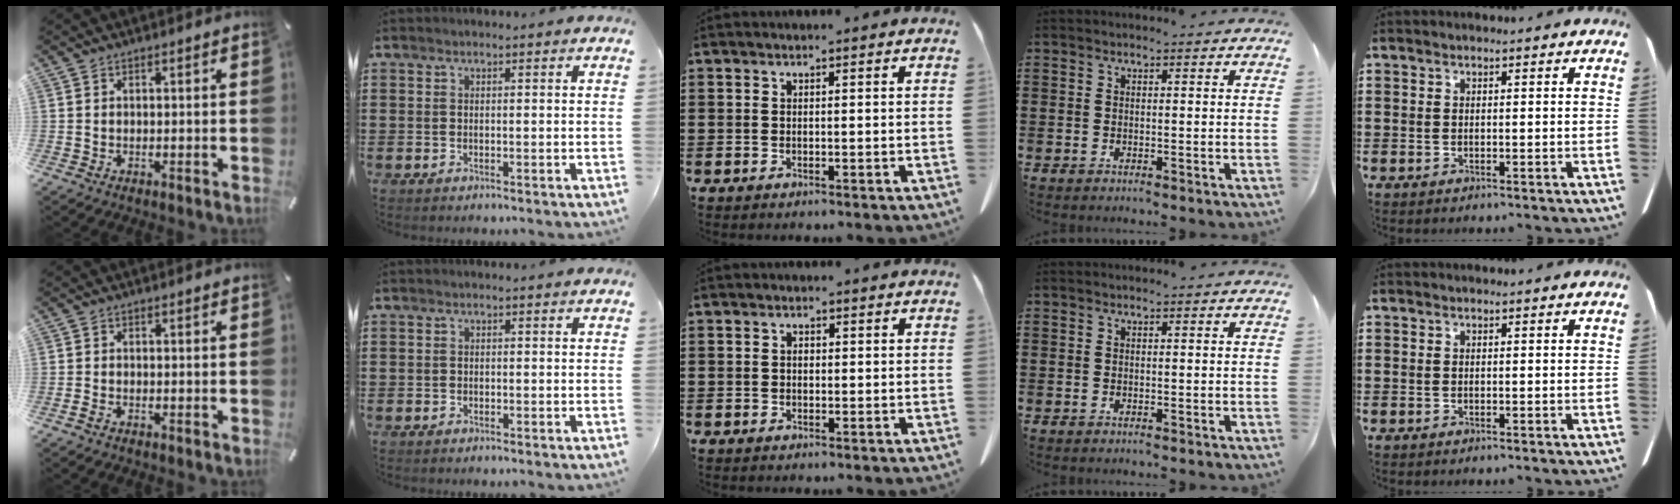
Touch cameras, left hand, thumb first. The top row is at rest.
{"thumb": {"total": 1.1, "force": [-0.9, 0.4, 0.5], "torque": [-0.011, -0.001, -0.016]}, "index": {"total": 0.5, "force": [-0.4, 0.3, 0.1], "torque": [-0.005, 0.000, -0.009]}, "middle": {"total": 0.9, "force": [0.1, 0.7, 0.6], "torque": [-0.014, 0.002, 0.002]}}